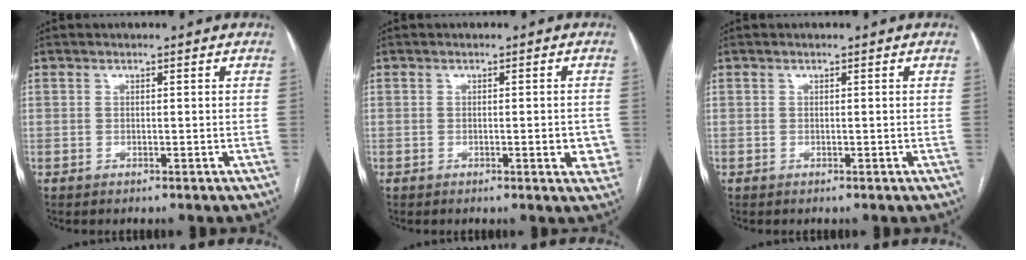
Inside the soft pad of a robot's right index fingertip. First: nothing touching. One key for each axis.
{"total": 3.2, "fx": -0.6, "fy": 1.0, "fz": 3.0, "tx": -0.029, "ty": -0.002, "tz": -0.008}
{"total": 0.0}